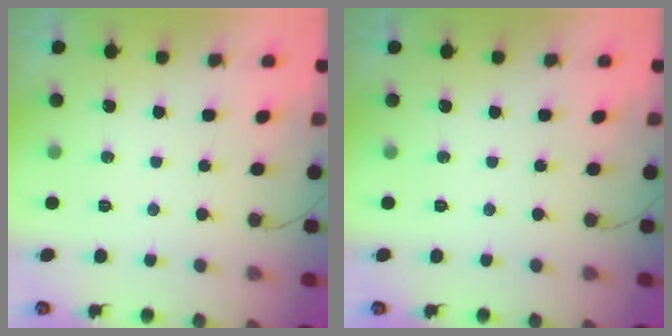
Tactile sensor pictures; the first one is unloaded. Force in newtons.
{"total": 0.0}